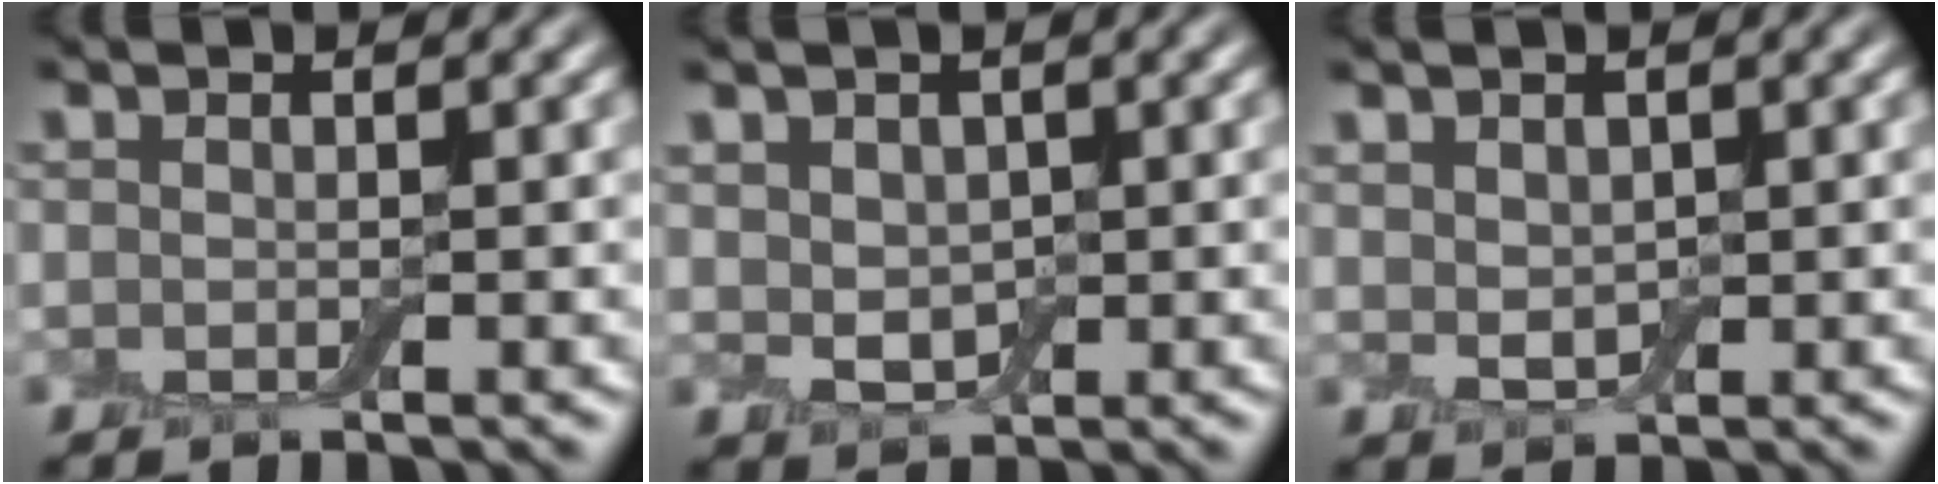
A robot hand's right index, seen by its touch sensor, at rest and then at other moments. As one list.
[{"total": 2.6, "force": [0.6, 1.9, 1.7], "torque": [-0.032, -0.004, 0.016]}, {"total": 1.8, "force": [0.8, 1.2, 1.2], "torque": [-0.023, -0.003, 0.020]}]